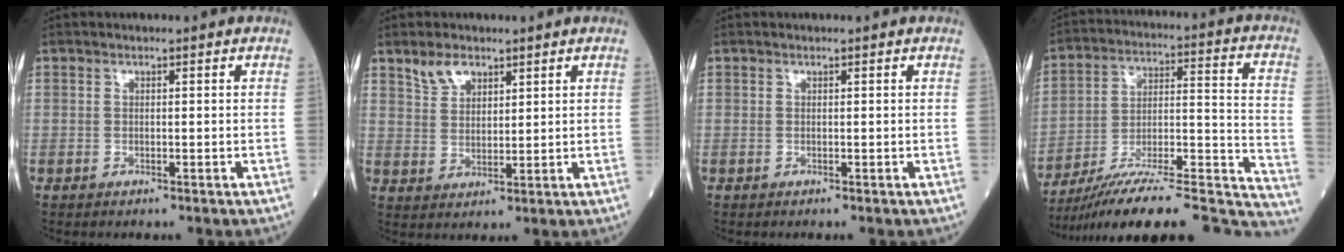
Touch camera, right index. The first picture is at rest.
{"total": 4.2, "force": [3.1, 2.2, 1.9], "torque": [-0.042, 0.006, 0.068]}
{"total": 0.0}
{"total": 26.6, "force": [-24.3, 2.2, 10.7], "torque": [-0.093, 0.013, -0.355]}